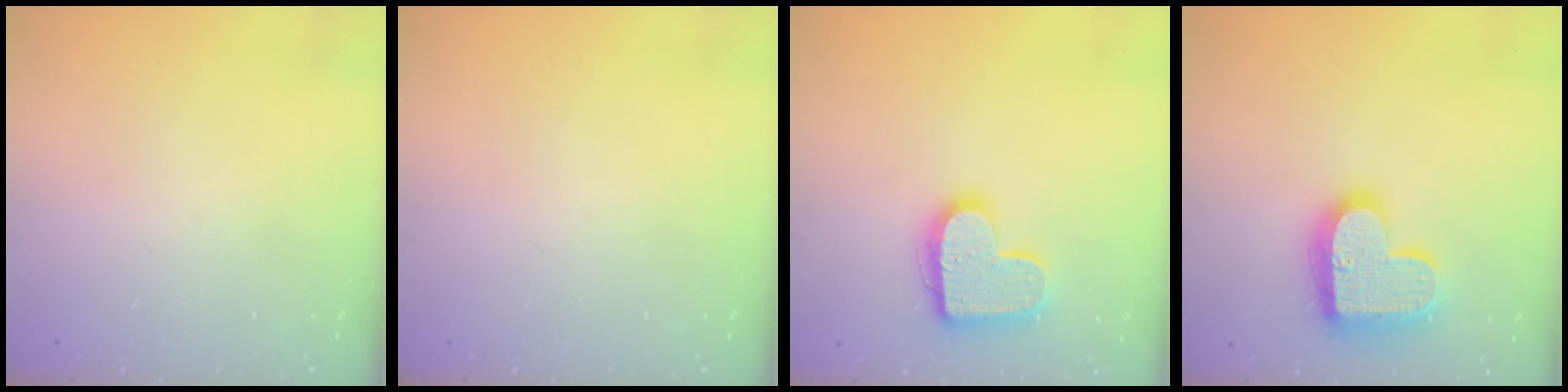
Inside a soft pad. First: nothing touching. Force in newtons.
{"total": 0.0}
{"total": 15.5, "press": 15.4, "slide": 1.0}
{"total": 18.9, "press": 18.9, "slide": 1.1}